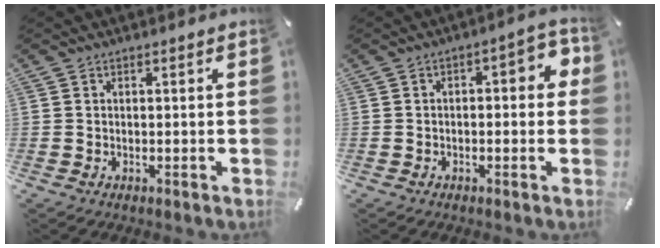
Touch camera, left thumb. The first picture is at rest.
{"total": 4.1, "force": [-1.4, 1.8, 3.5], "torque": [-0.052, 0.014, -0.028]}